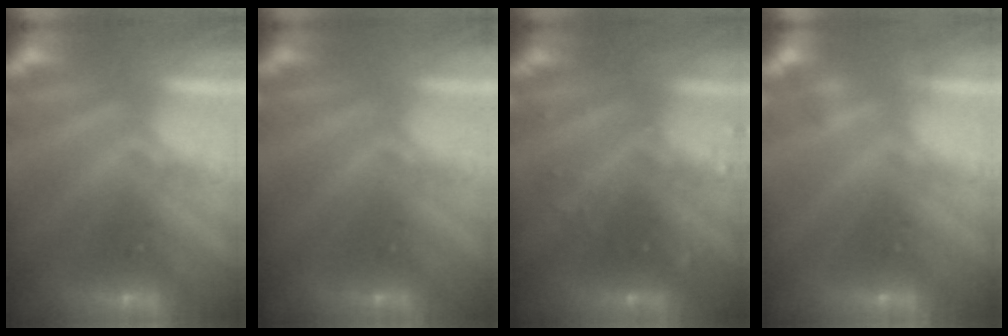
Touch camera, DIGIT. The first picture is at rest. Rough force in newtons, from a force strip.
{"total": 2.4}
{"total": 2.9}
{"total": 2.2}